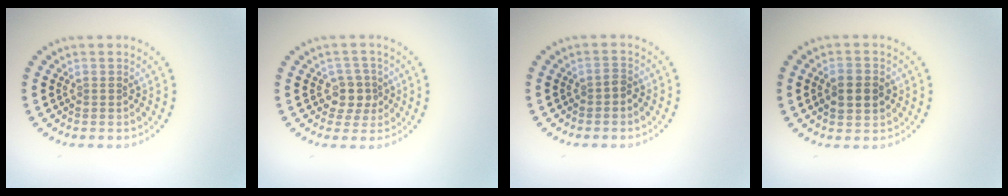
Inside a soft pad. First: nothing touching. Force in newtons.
{"total": 2.5, "press": 2.2, "slide": 1.2}
{"total": 0.9, "press": 0.7, "slide": 0.5}
{"total": 3.1, "press": 3.1, "slide": 0.2}